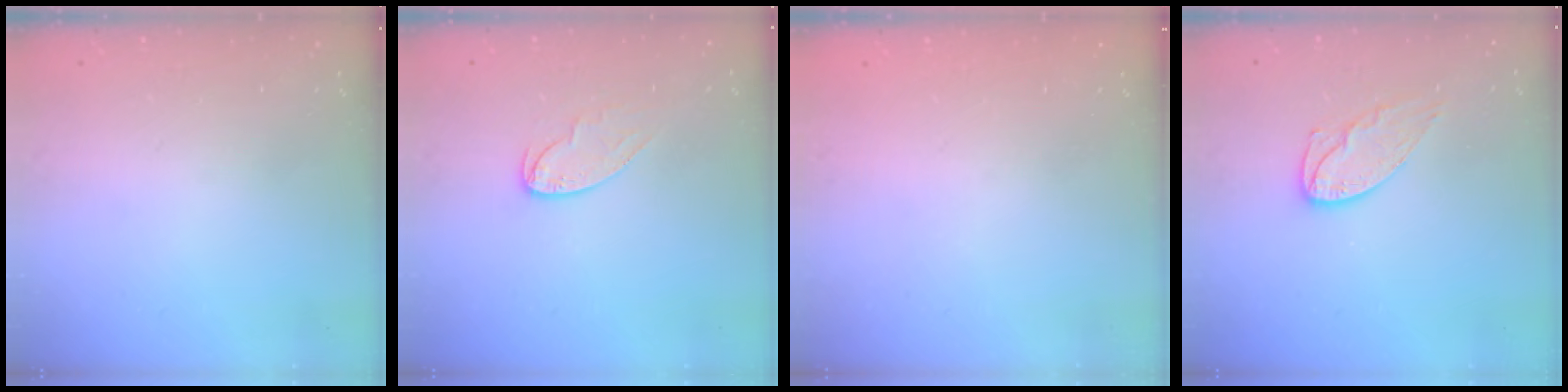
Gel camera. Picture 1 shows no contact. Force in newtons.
{"total": 7.0, "press": 7.0, "slide": 0.1}
{"total": 0.0}
{"total": 9.1, "press": 9.1, "slide": 0.5}